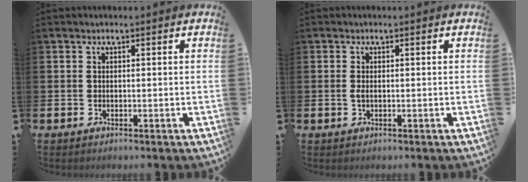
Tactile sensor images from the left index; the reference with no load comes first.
{"total": 1.0, "force": [0.0, 0.3, 1.0], "torque": [-0.014, -0.001, -0.003]}